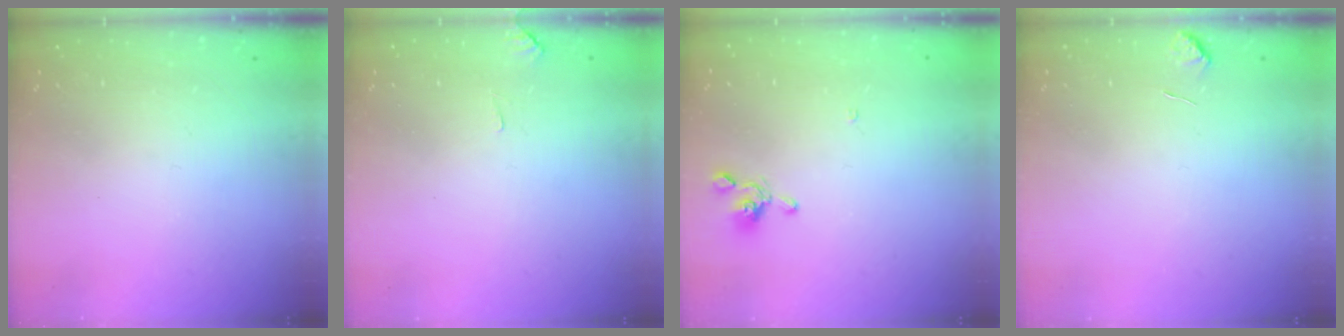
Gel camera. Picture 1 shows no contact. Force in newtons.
{"total": 2.9, "press": 2.9, "slide": 0.3}
{"total": 0.8, "press": 0.5, "slide": 0.6}
{"total": 0.8, "press": 0.4, "slide": 0.7}